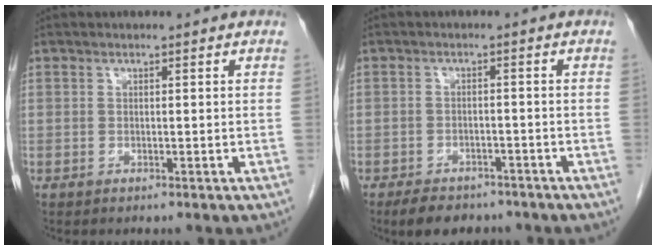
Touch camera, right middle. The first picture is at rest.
{"total": 6.4, "force": [-5.2, 3.1, 2.3], "torque": [-0.033, 0.000, -0.073]}